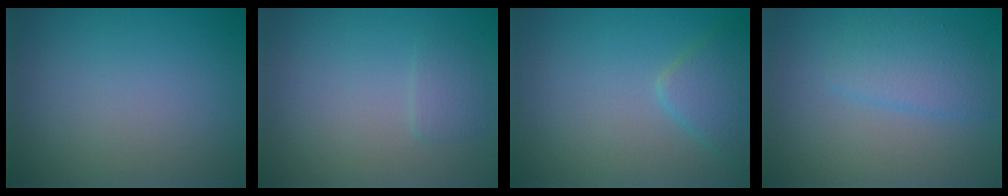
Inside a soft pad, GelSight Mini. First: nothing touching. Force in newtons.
{"total": 1.2, "press": 1.1, "slide": 0.3}
{"total": 2.9, "press": 2.9, "slide": 0.0}
{"total": 2.8, "press": 2.8, "slide": 0.1}